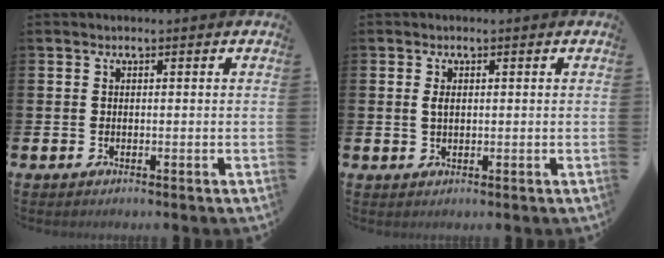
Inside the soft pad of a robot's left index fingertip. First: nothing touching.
{"total": 1.5, "force": [0.5, 0.8, 1.1], "torque": [-0.009, -0.001, 0.003]}